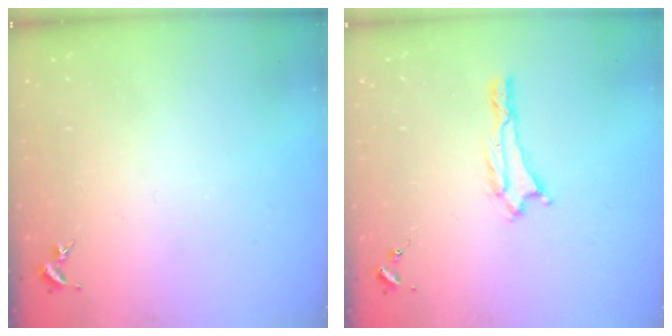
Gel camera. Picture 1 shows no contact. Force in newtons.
{"total": 0.0}